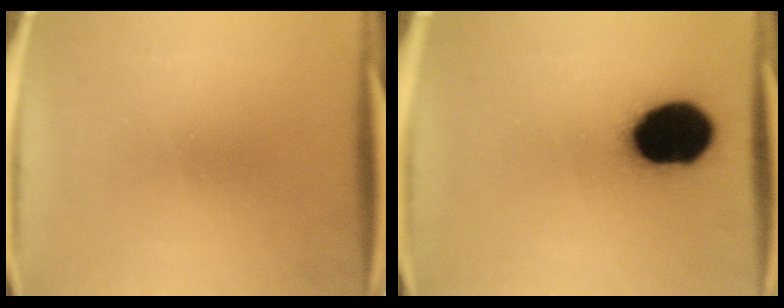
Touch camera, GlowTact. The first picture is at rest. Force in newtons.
{"total": 20.1}